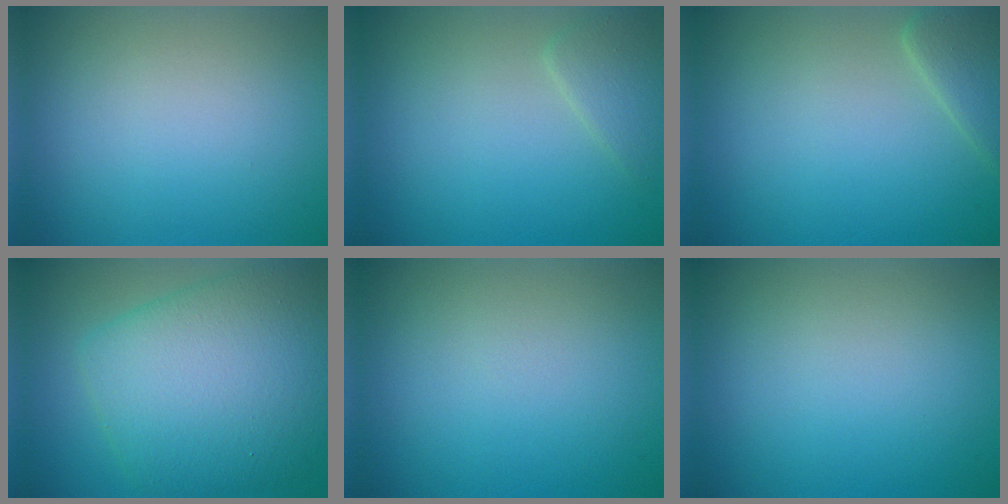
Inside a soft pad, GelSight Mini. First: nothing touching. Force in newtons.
{"total": 1.8, "press": 1.8, "slide": 0.1}
{"total": 2.6, "press": 2.6, "slide": 0.2}
{"total": 10.3, "press": 10.3, "slide": 0.2}
{"total": 0.0}
{"total": 0.0}